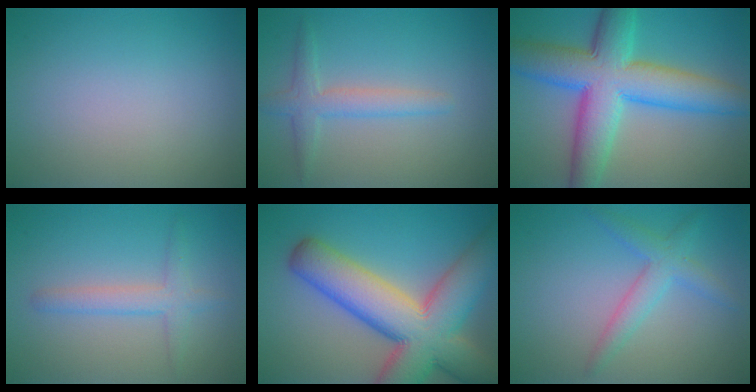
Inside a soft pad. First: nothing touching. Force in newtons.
{"total": 2.7, "press": 2.7, "slide": 0.1}
{"total": 10.7, "press": 10.7, "slide": 0.2}
{"total": 2.4, "press": 2.4, "slide": 0.1}
{"total": 13.1, "press": 13.1, "slide": 1.1}
{"total": 2.1, "press": 2.1, "slide": 0.1}